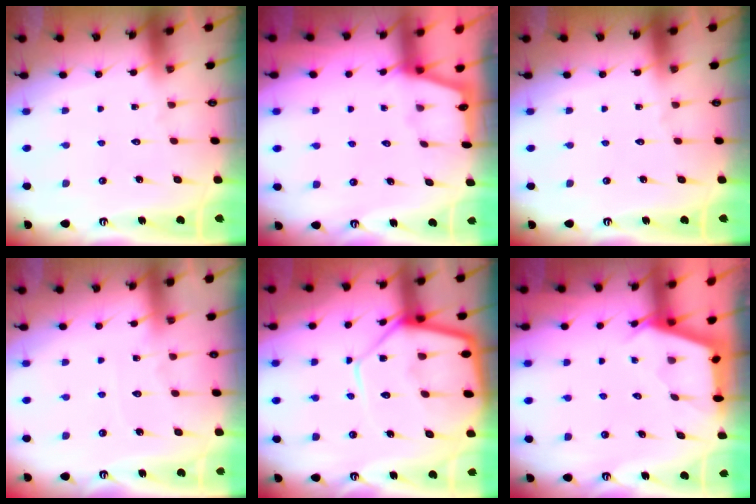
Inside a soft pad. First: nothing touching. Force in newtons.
{"total": 1.4, "press": 1.3, "slide": 0.3}
{"total": 0.0}
{"total": 5.0, "press": 5.0, "slide": 0.4}
{"total": 14.8, "press": 14.8, "slide": 1.5}
{"total": 2.6, "press": 2.6, "slide": 0.3}